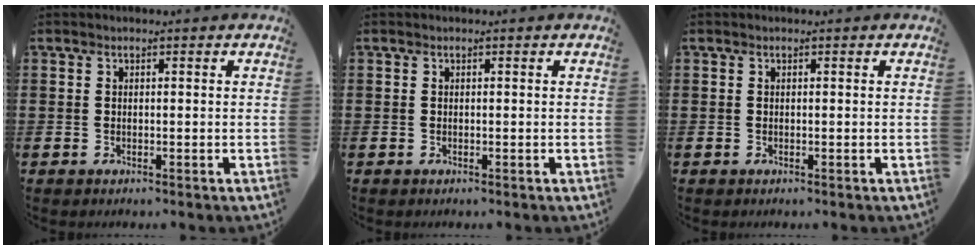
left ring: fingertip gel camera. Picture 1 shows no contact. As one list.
[{"total": 0.0}, {"total": 0.0}]